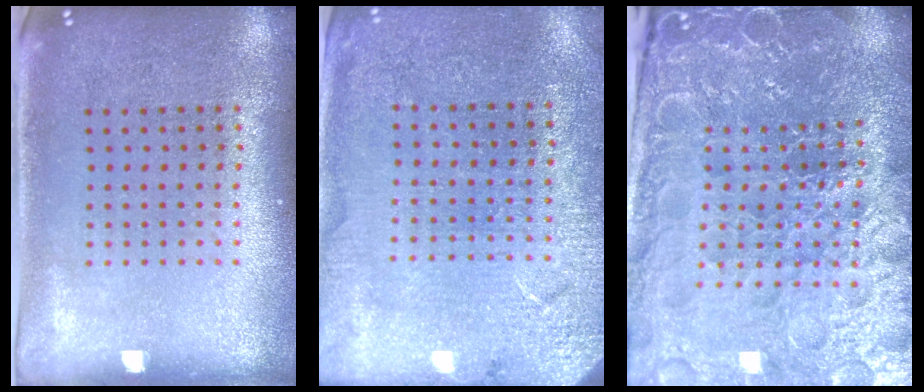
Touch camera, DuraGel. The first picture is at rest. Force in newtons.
{"total": 2.8, "press": 2.8, "slide": 0.1}
{"total": 5.2, "press": 4.9, "slide": 1.6}